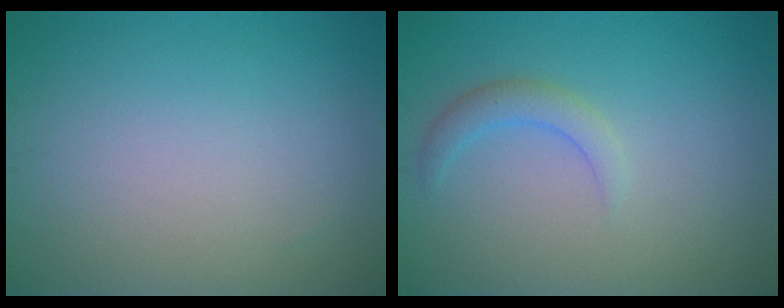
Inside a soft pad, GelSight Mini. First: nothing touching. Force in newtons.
{"total": 1.9, "press": 1.9, "slide": 0.2}